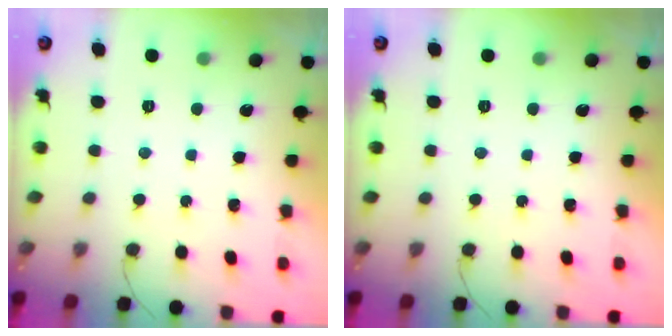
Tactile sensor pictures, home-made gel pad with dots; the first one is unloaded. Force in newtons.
{"total": 0.0}